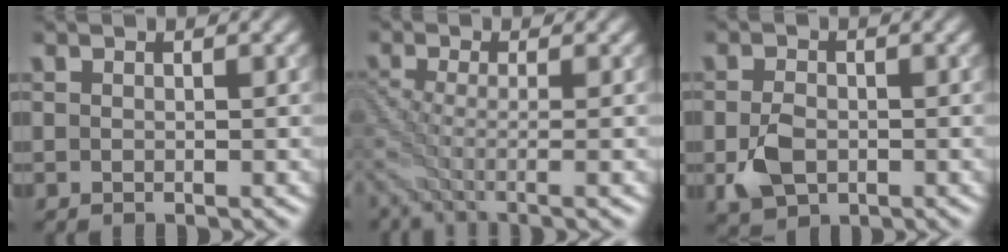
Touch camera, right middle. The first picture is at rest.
{"total": 3.2, "force": [-1.0, 1.0, 2.8], "torque": [-0.052, -0.022, -0.031]}
{"total": 3.3, "force": [-0.7, 2.4, 2.2], "torque": [-0.049, -0.006, -0.015]}